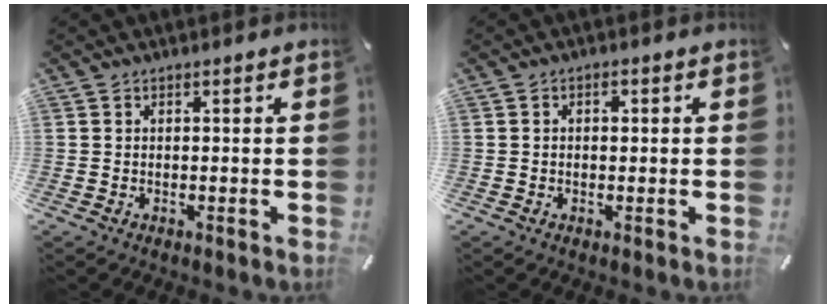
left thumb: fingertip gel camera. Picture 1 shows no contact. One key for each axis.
{"total": 1.6, "fx": 0.1, "fy": 1.2, "fz": 1.1, "tx": -0.015, "ty": 0.004, "tz": -0.003}